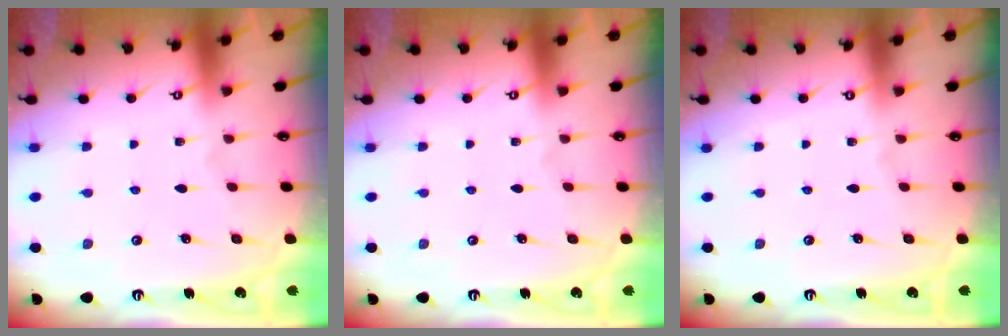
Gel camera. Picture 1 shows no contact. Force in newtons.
{"total": 0.0}
{"total": 0.0}